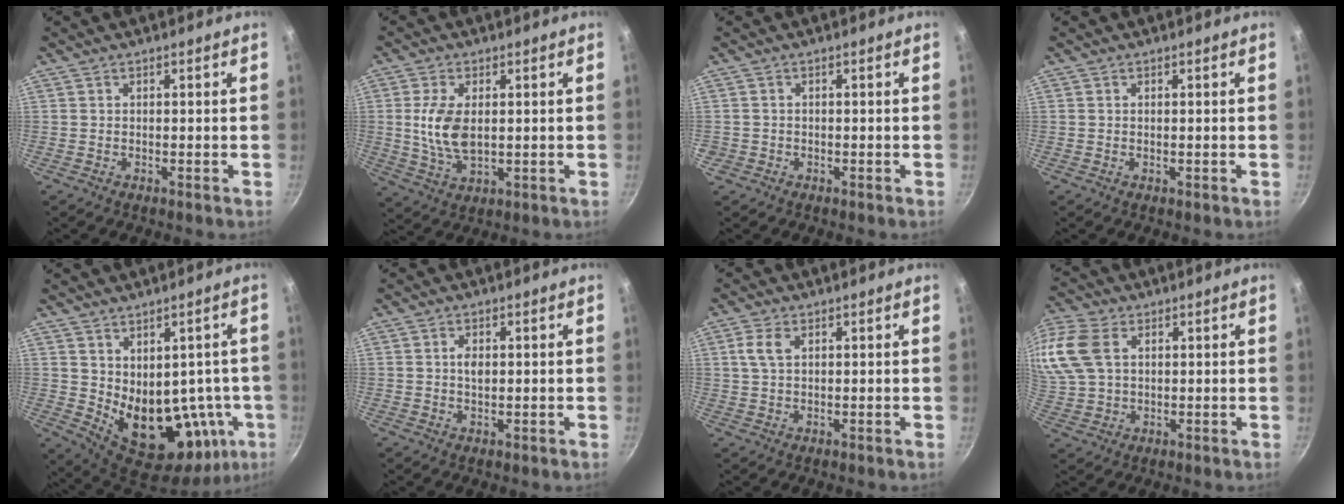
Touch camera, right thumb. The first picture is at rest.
{"total": 8.7, "force": [1.0, 4.7, 7.2], "torque": [-0.145, -0.009, 0.022]}
{"total": 1.5, "force": [-0.6, 1.3, 0.3], "torque": [-0.004, 0.005, -0.006]}
{"total": 0.0}
{"total": 18.1, "force": [-0.5, 11.7, 13.8], "torque": [-0.142, -0.024, 0.025]}
{"total": 2.4, "force": [0.3, 1.4, 1.9], "torque": [-0.026, -0.004, 0.005]}
{"total": 3.9, "force": [1.3, 2.2, 2.9], "torque": [-0.058, 0.004, 0.025]}
{"total": 14.8, "force": [4.3, 10.3, 9.6], "torque": [-0.221, 0.013, 0.084]}